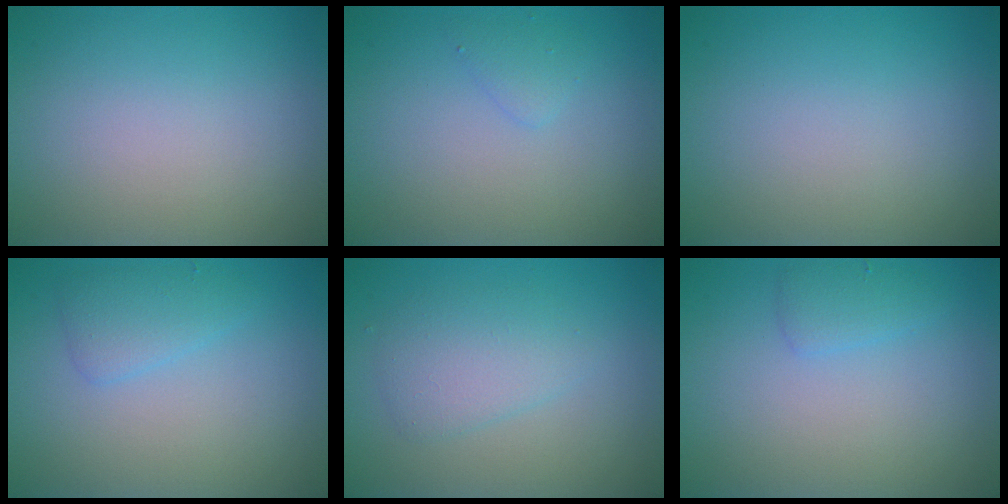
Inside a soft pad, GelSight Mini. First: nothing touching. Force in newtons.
{"total": 1.0, "press": 1.0, "slide": 0.1}
{"total": 0.0}
{"total": 1.9, "press": 1.9, "slide": 0.0}
{"total": 2.6, "press": 2.6, "slide": 0.1}
{"total": 1.4, "press": 1.4, "slide": 0.1}